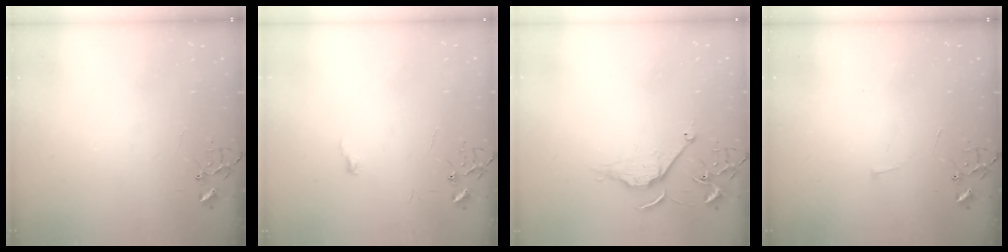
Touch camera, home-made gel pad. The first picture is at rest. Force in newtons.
{"total": 3.1, "press": 3.0, "slide": 0.4}
{"total": 8.2, "press": 8.1, "slide": 0.3}
{"total": 3.0, "press": 2.9, "slide": 0.3}